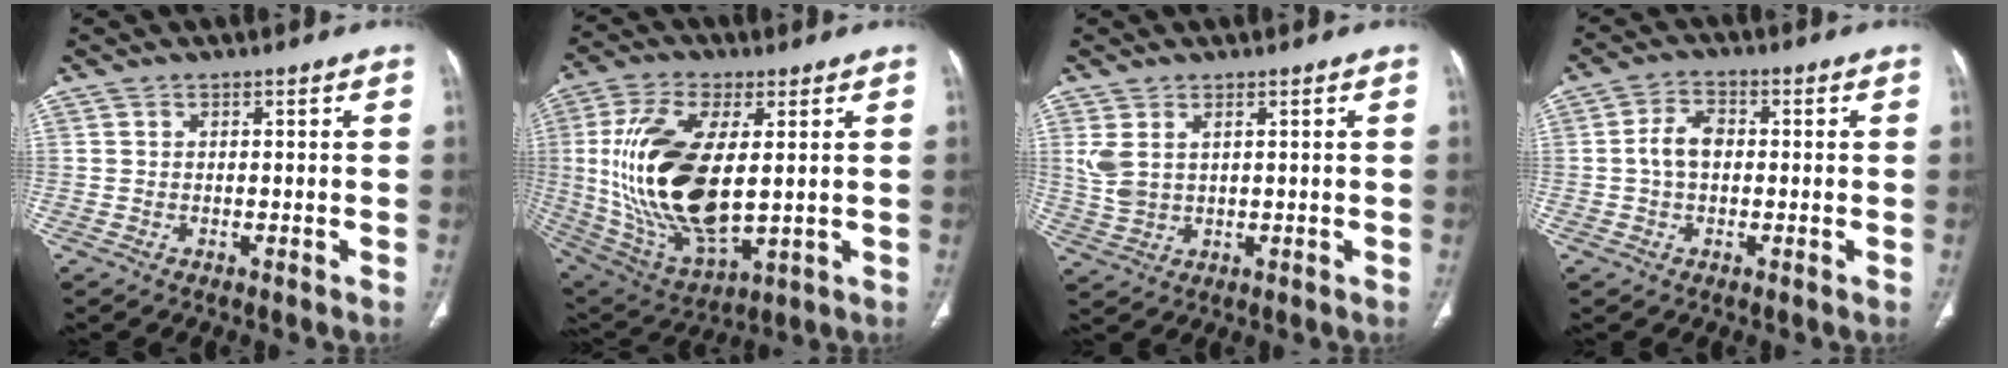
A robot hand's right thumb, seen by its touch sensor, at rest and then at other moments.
{"total": 22.6, "force": [1.8, 10.9, 19.8], "torque": [-0.402, -0.019, 0.047]}
{"total": 4.9, "force": [1.6, 2.8, 3.7], "torque": [-0.087, 0.000, 0.043]}
{"total": 5.1, "force": [0.0, 3.5, 3.8], "torque": [-0.068, 0.014, -0.007]}